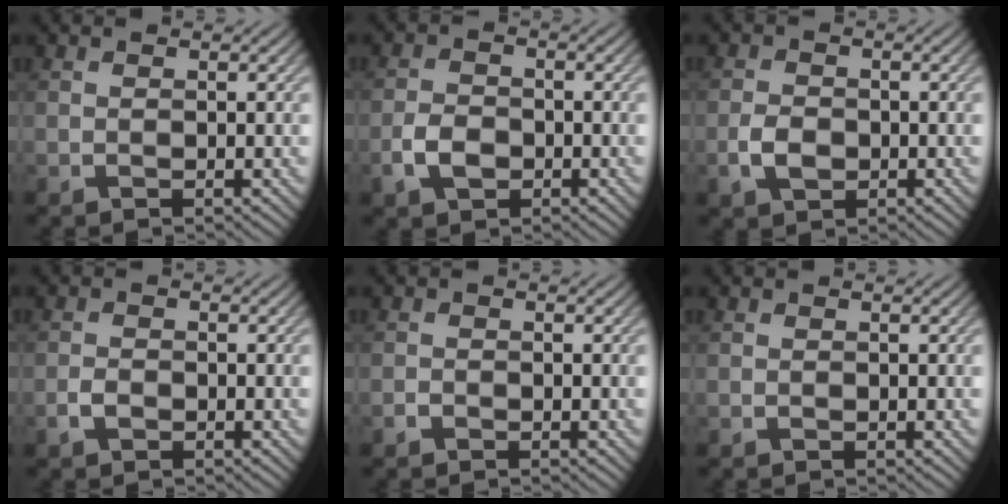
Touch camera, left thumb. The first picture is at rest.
{"total": 3.7, "force": [-1.5, 2.5, 2.2], "torque": [-0.048, -0.001, -0.034]}
{"total": 3.1, "force": [-1.0, 2.2, 1.9], "torque": [-0.042, -0.002, -0.023]}
{"total": 1.7, "force": [-0.8, 1.1, 1.0], "torque": [-0.022, 0.000, -0.020]}
{"total": 0.7, "force": [-0.5, 0.4, 0.3], "torque": [-0.005, 0.001, -0.012]}
{"total": 0.0}